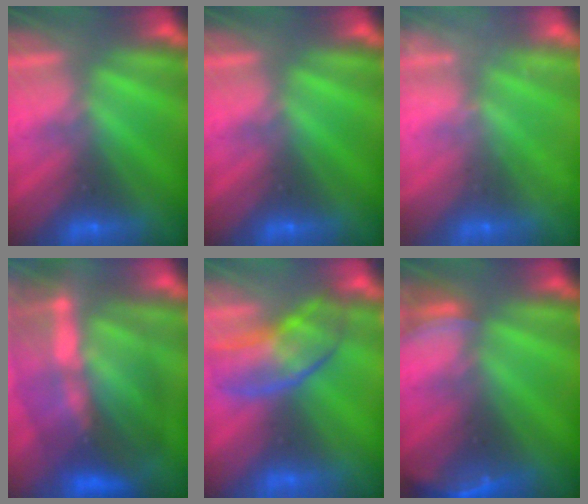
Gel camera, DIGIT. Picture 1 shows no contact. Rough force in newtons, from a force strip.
{"total": 0.0}
{"total": 2.4}
{"total": 10.4}
{"total": 2.8}
{"total": 2.8}